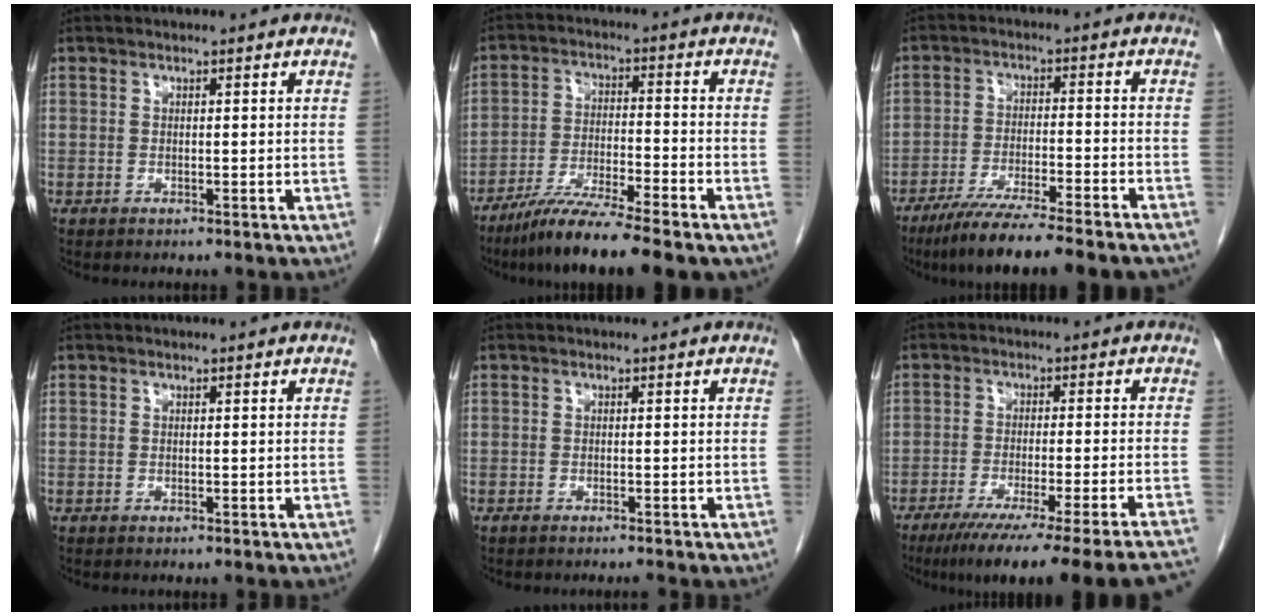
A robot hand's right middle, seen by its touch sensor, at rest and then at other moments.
{"total": 10.7, "force": [-8.3, -0.1, 6.7], "torque": [-0.120, -0.034, -0.146]}
{"total": 13.7, "force": [-11.2, 0.5, 7.8], "torque": [-0.124, -0.036, -0.177]}
{"total": 0.0}
{"total": 1.2, "force": [-1.1, -0.1, 0.5], "torque": [-0.008, 0.000, -0.017]}
{"total": 22.1, "force": [-18.8, -1.6, 11.4], "torque": [-0.092, -0.062, -0.260]}